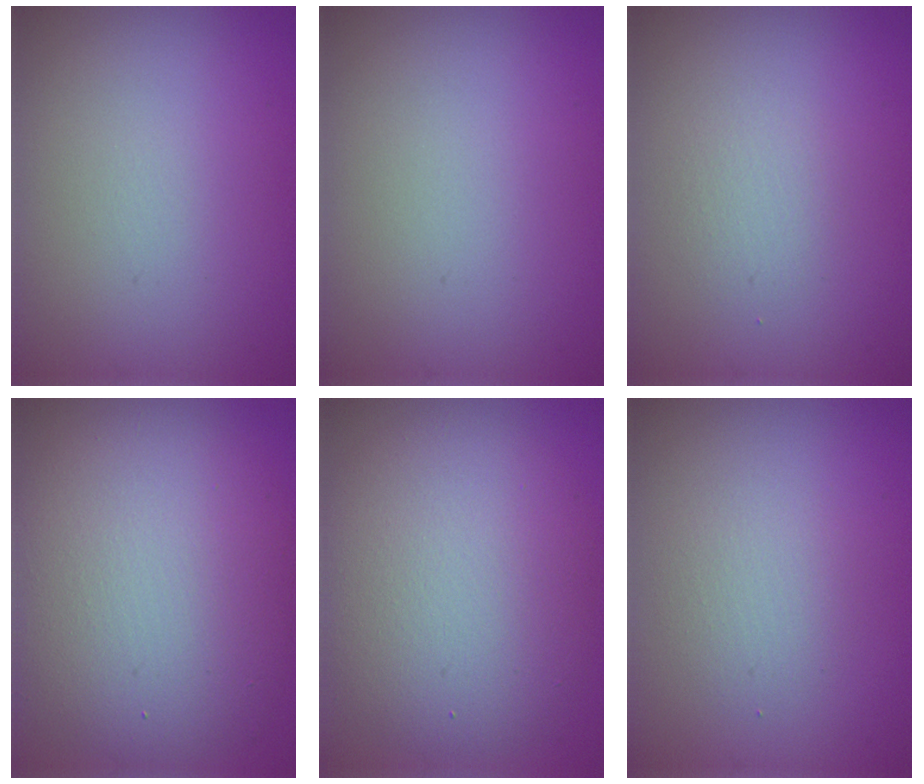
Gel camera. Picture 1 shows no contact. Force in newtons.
{"total": 0.0}
{"total": 1.3, "press": 1.3, "slide": 0.0}
{"total": 10.6, "press": 10.6, "slide": 0.5}
{"total": 8.1, "press": 8.1, "slide": 0.5}
{"total": 2.0, "press": 2.0, "slide": 0.1}